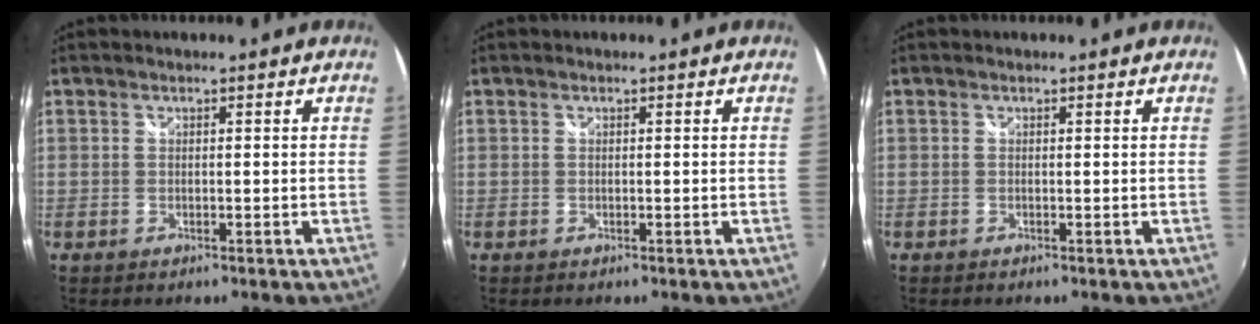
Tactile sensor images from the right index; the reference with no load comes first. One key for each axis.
{"total": 0.0}
{"total": 0.0}